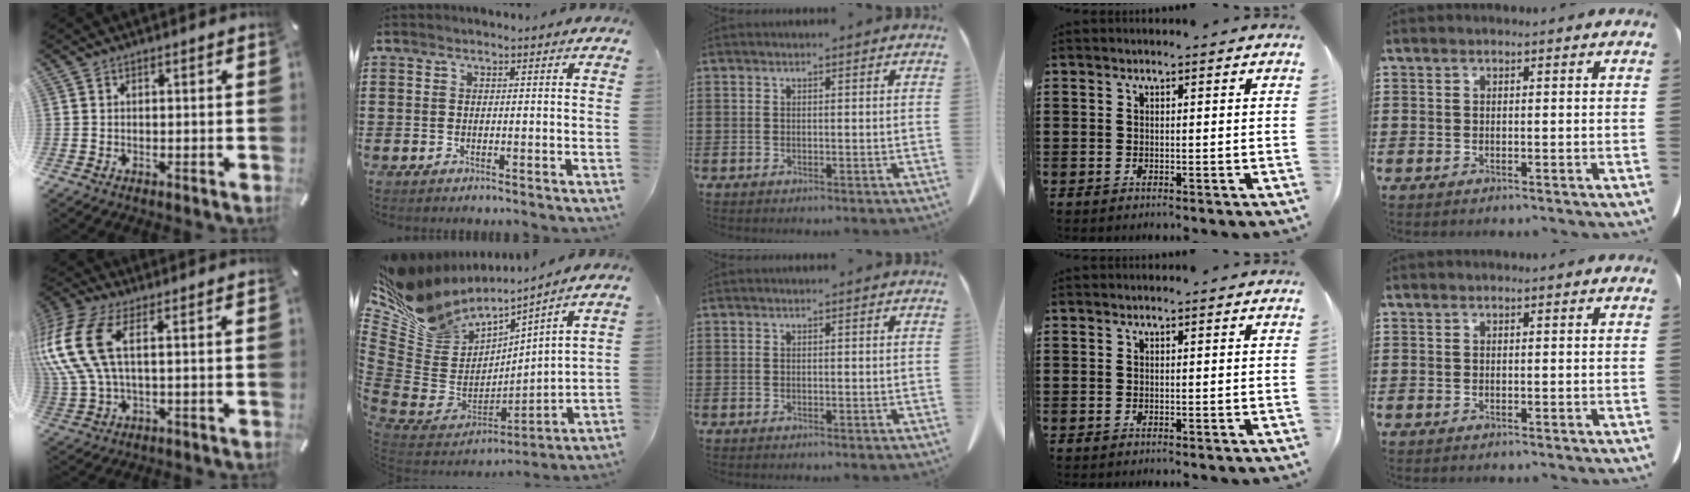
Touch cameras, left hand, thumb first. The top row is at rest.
{"thumb": {"total": 15.8, "force": [3.6, 8.0, 13.2], "torque": [-0.297, -0.007, 0.063]}, "index": {"total": 8.7, "force": [6.7, 5.3, 1.7], "torque": [-0.089, -0.061, 0.125]}}